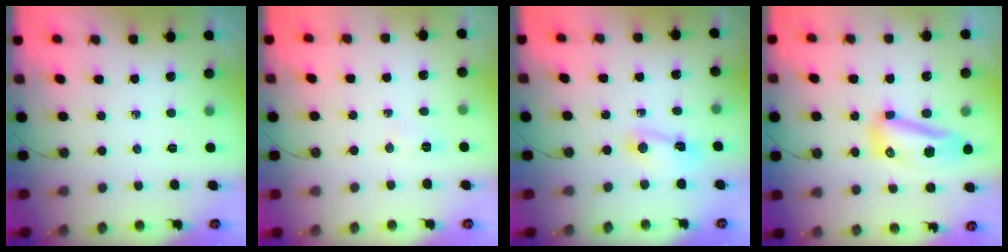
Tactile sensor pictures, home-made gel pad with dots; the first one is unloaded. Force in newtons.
{"total": 4.4, "press": 2.8, "slide": 3.5}
{"total": 3.4, "press": 3.4, "slide": 0.4}
{"total": 21.3, "press": 14.3, "slide": 15.7}